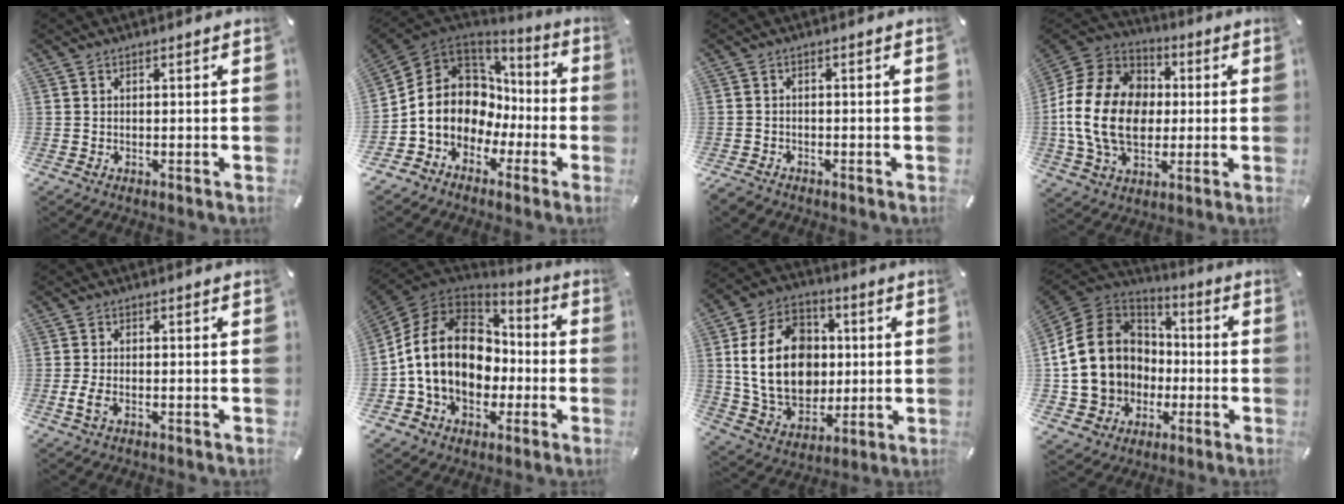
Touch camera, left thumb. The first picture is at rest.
{"total": 13.3, "force": [-1.1, 11.8, 6.1], "torque": [-0.138, -0.011, -0.018]}
{"total": 1.8, "force": [-1.4, 0.9, 0.4], "torque": [-0.014, 0.004, -0.033]}
{"total": 19.9, "force": [-1.5, 15.5, 12.5], "torque": [-0.271, 0.024, -0.028]}
{"total": 3.2, "force": [-1.3, 1.4, 2.5], "torque": [-0.053, 0.000, -0.025]}
{"total": 18.9, "force": [-0.6, 15.0, 11.4], "torque": [-0.244, 0.014, -0.006]}
{"total": 19.9, "force": [1.2, 15.5, 12.5], "torque": [-0.260, 0.005, 0.023]}
{"total": 19.7, "force": [-0.8, 17.3, 9.3], "torque": [-0.197, 0.010, 0.000]}